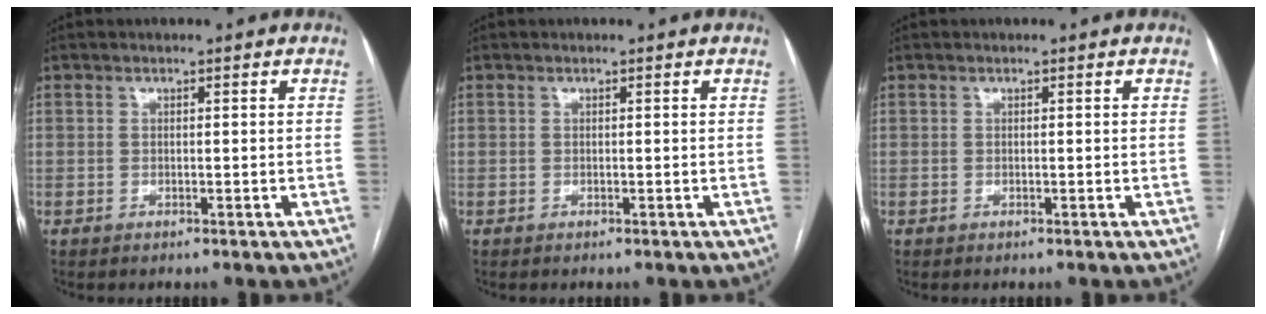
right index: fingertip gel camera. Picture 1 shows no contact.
{"total": 0.0}
{"total": 0.0}